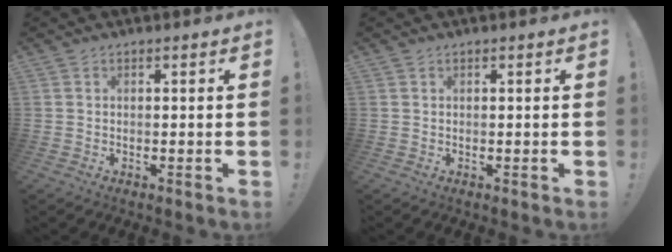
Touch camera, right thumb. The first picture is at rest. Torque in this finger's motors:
{"motor_torque": [-0.07, 0.10, -0.14, 0.12, 0.04]}